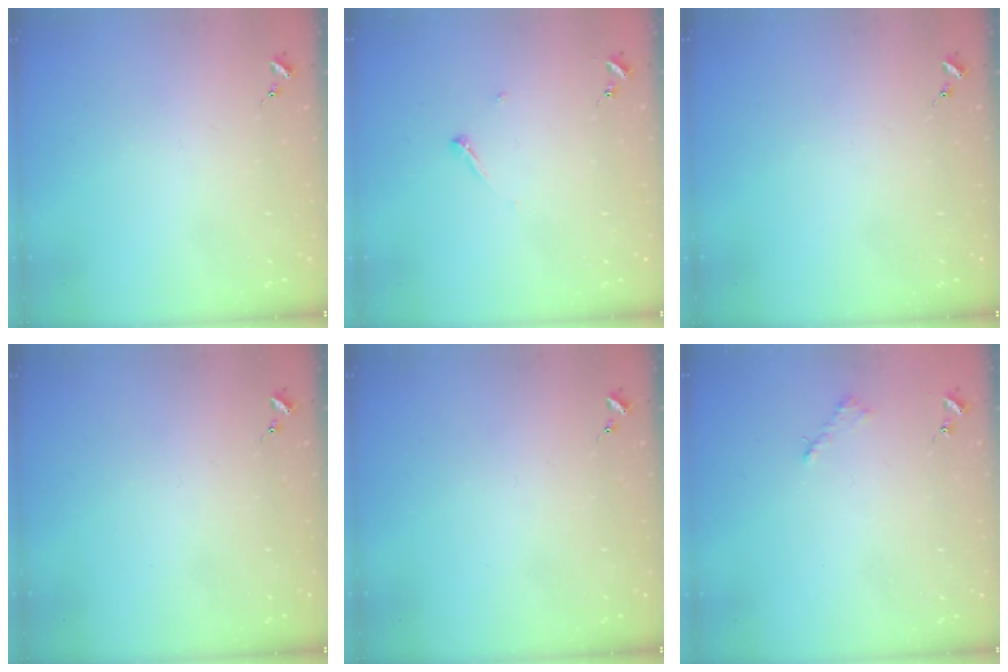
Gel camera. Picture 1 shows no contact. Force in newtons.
{"total": 3.2, "press": 3.2, "slide": 0.3}
{"total": 0.0}
{"total": 0.0}
{"total": 0.0}
{"total": 2.6, "press": 2.5, "slide": 0.3}